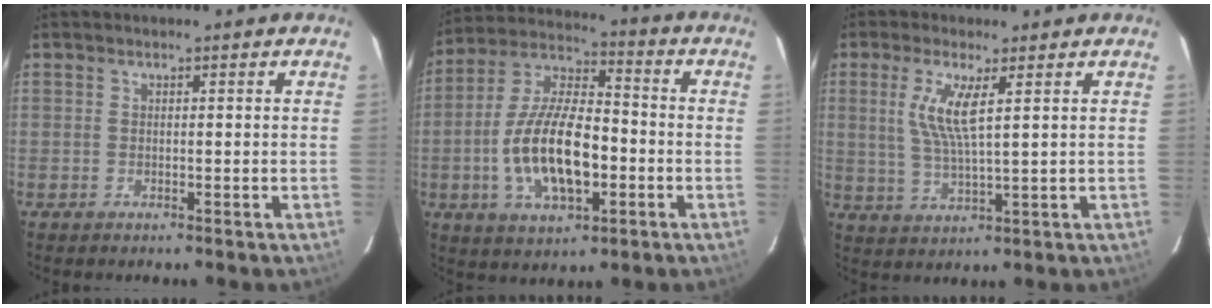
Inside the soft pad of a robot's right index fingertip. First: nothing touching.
{"total": 17.2, "force": [-4.2, 7.6, 14.9], "torque": [-0.295, 0.003, -0.074]}
{"total": 7.0, "force": [2.3, 1.0, 6.5], "torque": [-0.138, -0.006, 0.049]}